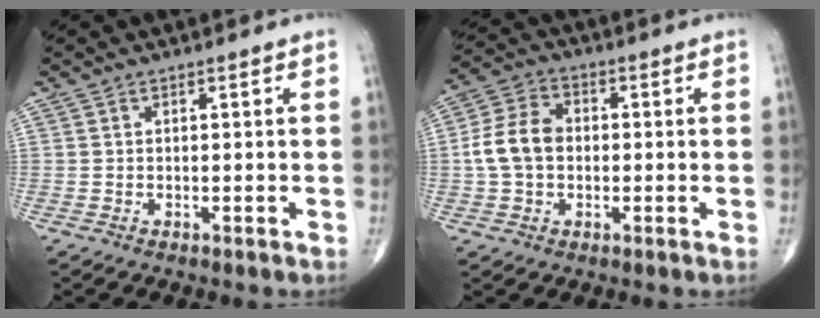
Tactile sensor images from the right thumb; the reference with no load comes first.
{"total": 8.6, "force": [-0.3, 6.4, 5.8], "torque": [-0.110, 0.024, -0.014]}